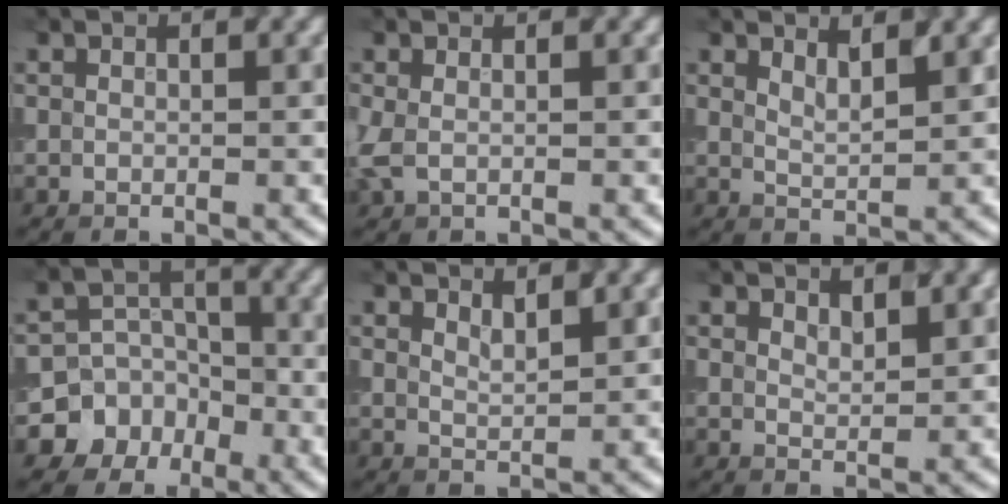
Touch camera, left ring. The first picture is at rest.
{"total": 1.3, "force": [0.1, 0.7, 1.1], "torque": [-0.026, 0.002, 0.000]}
{"total": 2.1, "force": [1.6, 0.5, 1.3], "torque": [-0.016, -0.002, 0.027]}
{"total": 8.6, "force": [-4.1, 7.6, 1.0], "torque": [-0.005, -0.004, -0.086]}
{"total": 1.5, "force": [1.3, 0.3, 0.8], "torque": [-0.013, 0.000, 0.023]}
{"total": 1.6, "force": [1.4, 0.5, 0.7], "torque": [-0.012, 0.000, 0.027]}